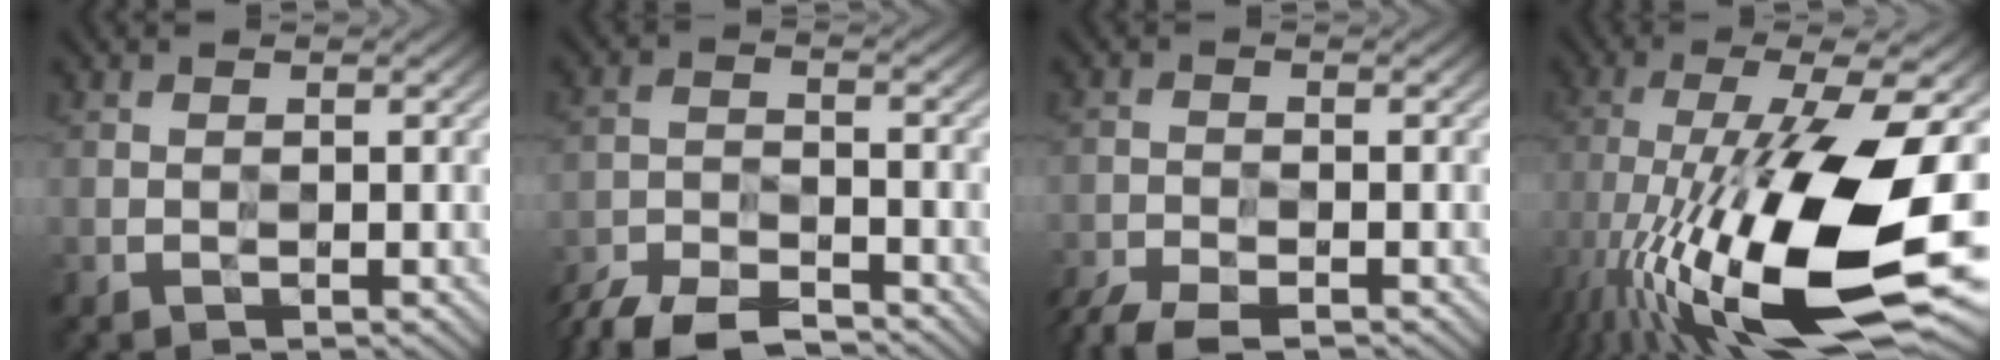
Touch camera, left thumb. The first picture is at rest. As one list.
[{"total": 6.8, "force": [-6.4, 1.2, 1.8], "torque": [-0.035, -0.007, -0.126]}, {"total": 5.7, "force": [-5.0, 1.4, 2.4], "torque": [-0.046, -0.019, -0.094]}, {"total": 18.9, "force": [-6.4, 5.5, 16.9], "torque": [-0.295, 0.003, -0.125]}]